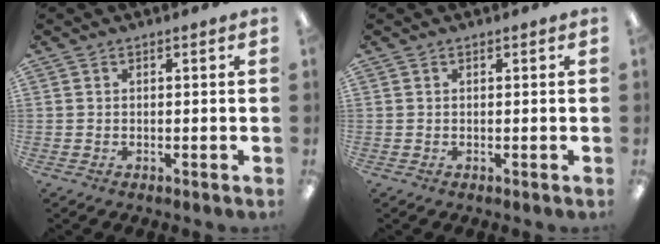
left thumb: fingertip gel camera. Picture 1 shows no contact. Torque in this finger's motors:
{"motor_torque": [0.00, 0.00, -0.11, 0.11, 0.00]}